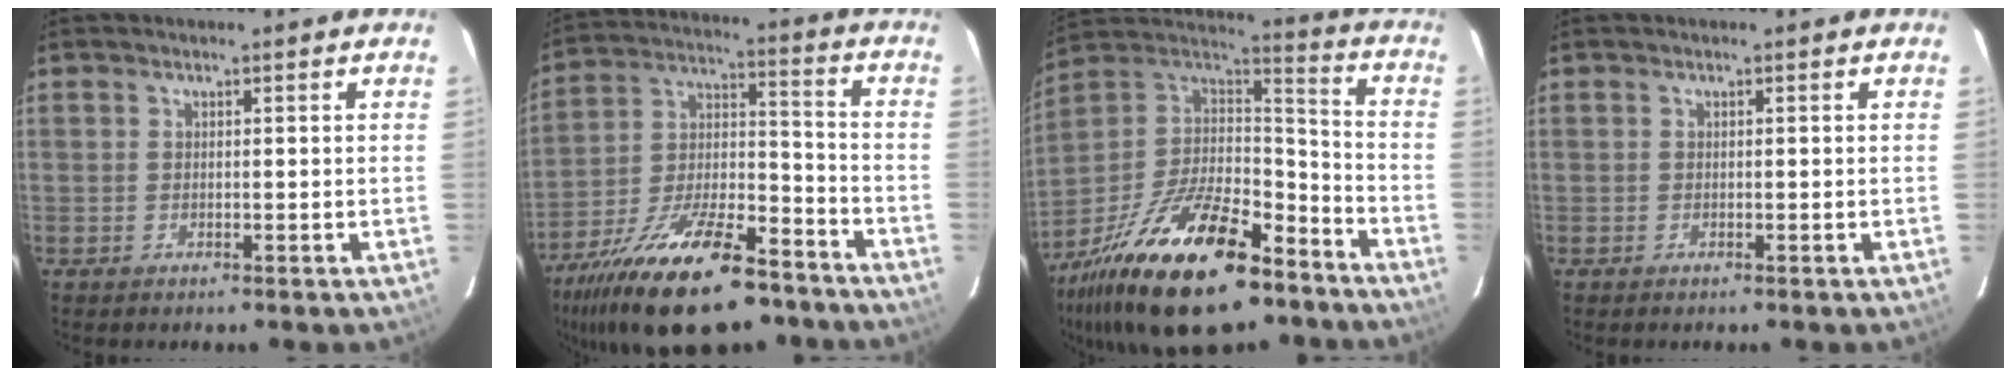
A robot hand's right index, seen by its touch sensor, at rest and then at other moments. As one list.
[{"total": 25.6, "force": [-17.9, 9.0, 15.9], "torque": [-0.301, -0.021, -0.282]}, {"total": 30.4, "force": [-19.4, 11.7, 20.3], "torque": [-0.392, -0.021, -0.310]}, {"total": 0.0}]